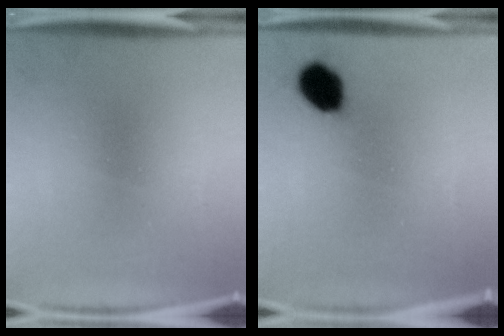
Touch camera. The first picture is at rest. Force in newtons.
{"total": 8.7}